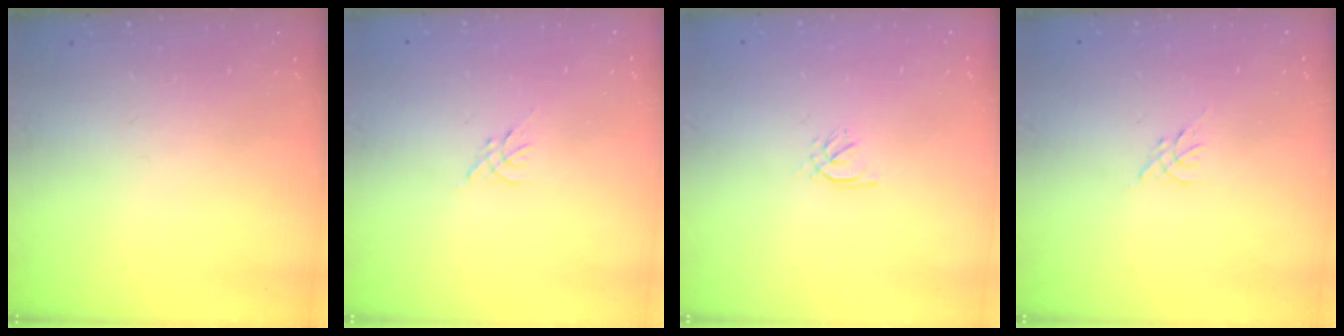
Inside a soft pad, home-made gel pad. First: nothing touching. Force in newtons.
{"total": 0.0}
{"total": 0.5, "press": 0.3, "slide": 0.4}
{"total": 0.0}